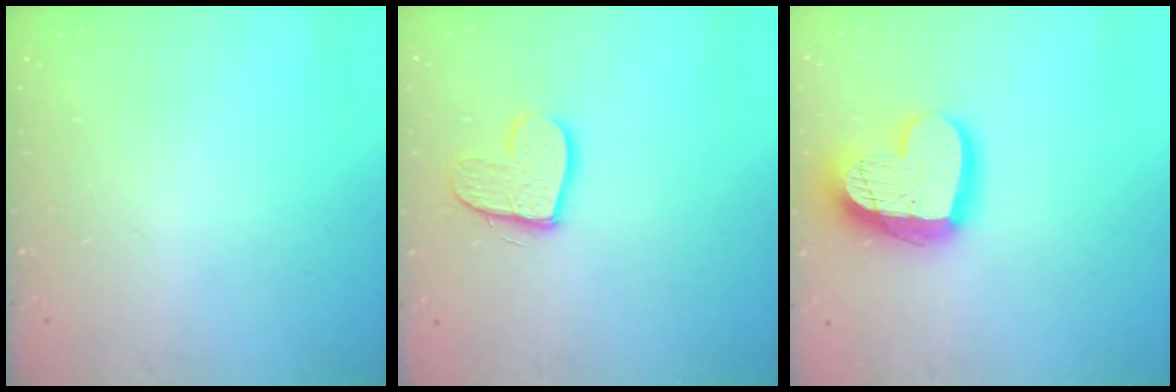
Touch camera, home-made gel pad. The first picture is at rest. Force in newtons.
{"total": 12.0, "press": 11.9, "slide": 0.9}
{"total": 19.1, "press": 19.0, "slide": 2.0}